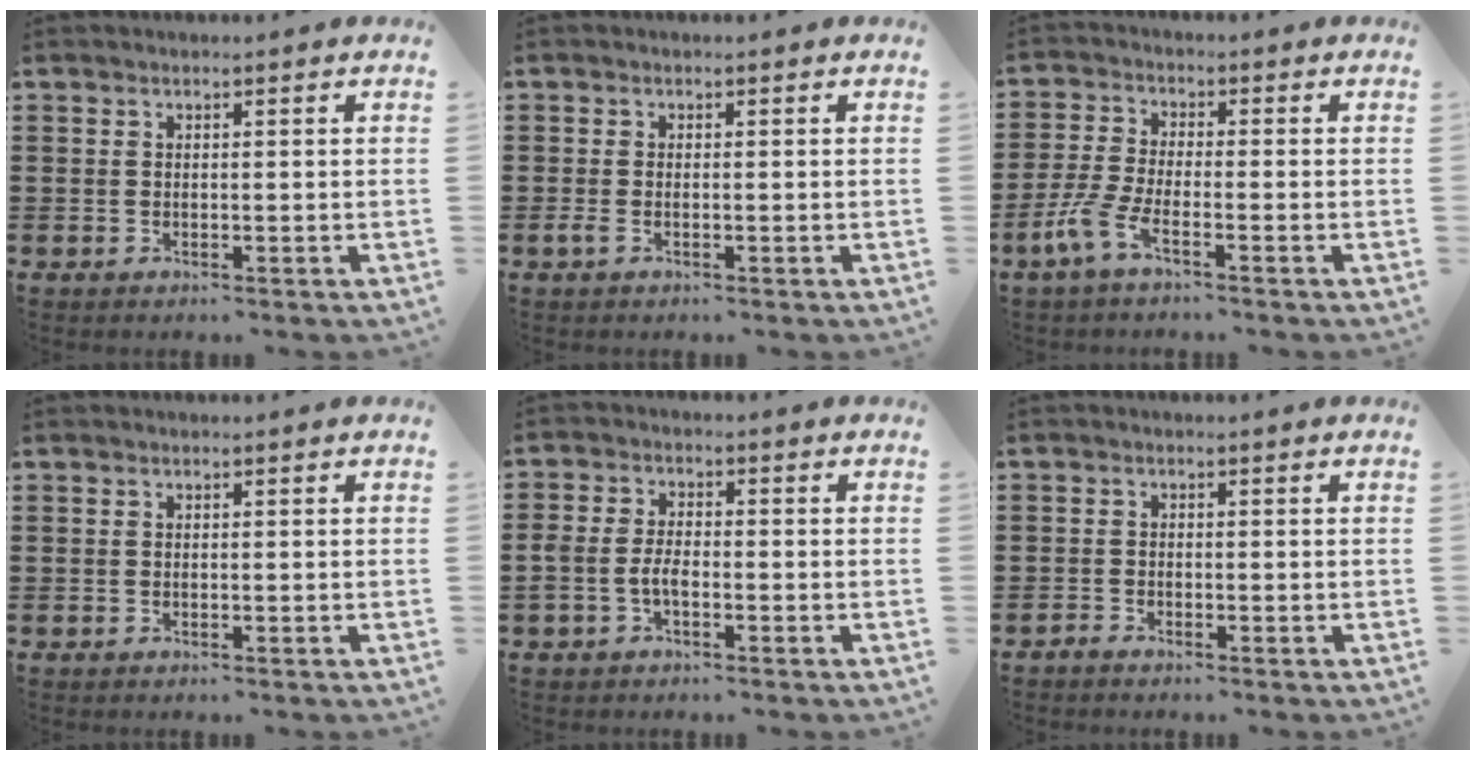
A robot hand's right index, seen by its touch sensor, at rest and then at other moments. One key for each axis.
{"total": 0.7, "fx": -0.3, "fy": 0.3, "fz": 0.6, "tx": -0.019, "ty": -0.006, "tz": -0.008}
{"total": 4.9, "fx": -3.1, "fy": 1.1, "fz": 3.7, "tx": -0.105, "ty": -0.015, "tz": -0.065}
{"total": 0.0}
{"total": 3.1, "fx": -1.3, "fy": 1.5, "fz": 2.4, "tx": -0.060, "ty": -0.001, "tz": -0.028}
{"total": 1.0, "fx": -1.0, "fy": 0.1, "fz": 0.1, "tx": -0.004, "ty": 0.001, "tz": -0.021}